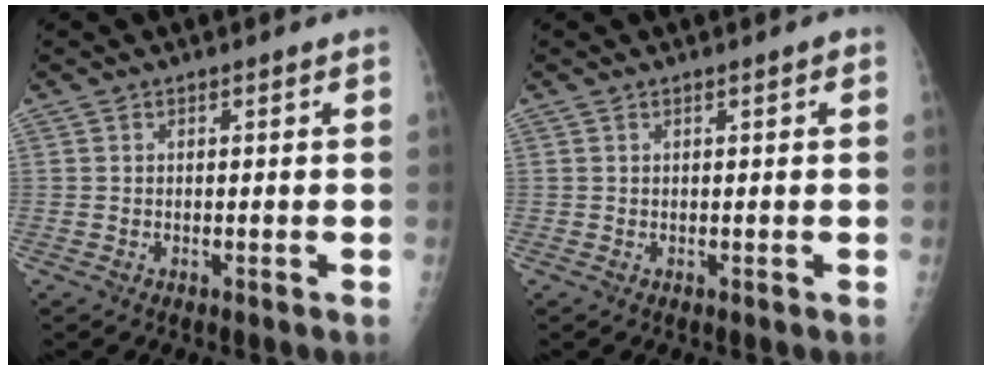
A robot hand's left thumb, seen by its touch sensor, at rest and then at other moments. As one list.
[{"total": 0.6, "force": [0.2, 0.1, 0.6], "torque": [-0.010, 0.002, 0.000]}]